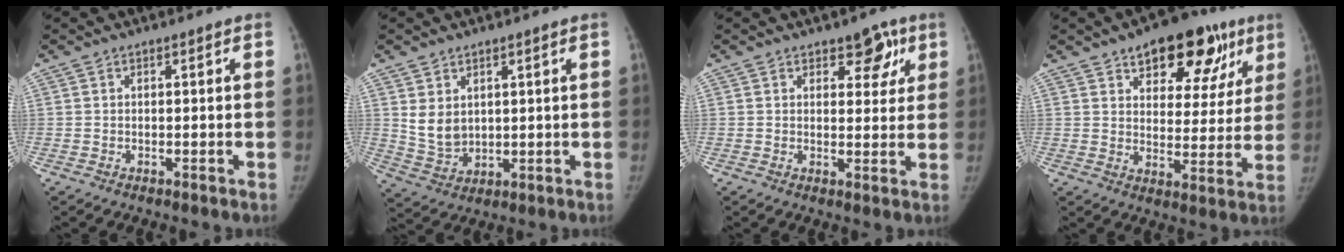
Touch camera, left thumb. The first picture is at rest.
{"total": 5.9, "force": [2.1, 4.3, 3.5], "torque": [-0.051, -0.020, 0.056]}
{"total": 6.0, "force": [3.3, 3.4, 3.6], "torque": [-0.011, -0.014, 0.040]}
{"total": 18.8, "force": [10.6, 9.8, 12.0], "torque": [-0.106, -0.020, 0.147]}